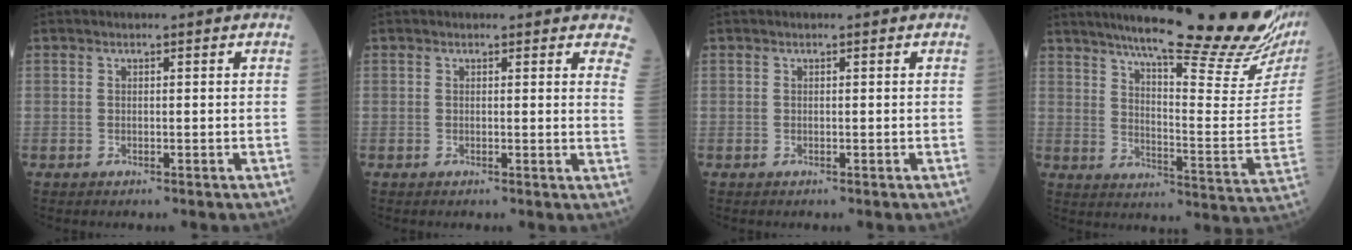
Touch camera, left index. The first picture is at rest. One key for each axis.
{"total": 8.4, "fx": 7.7, "fy": 2.3, "fz": 2.5, "tx": 0.002, "ty": -0.025, "tz": 0.056}
{"total": 0.0}
{"total": 28.3, "fx": 23.0, "fy": 1.5, "fz": 16.5, "tx": -0.238, "ty": -0.070, "tz": 0.297}